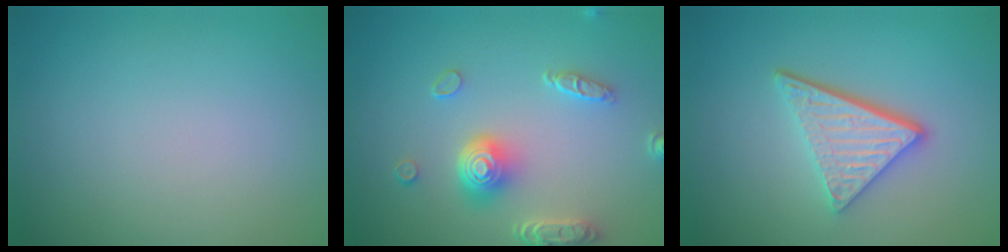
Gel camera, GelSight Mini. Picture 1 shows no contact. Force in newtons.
{"total": 4.8, "press": 3.7, "slide": 3.0}
{"total": 4.4, "press": 3.3, "slide": 2.9}